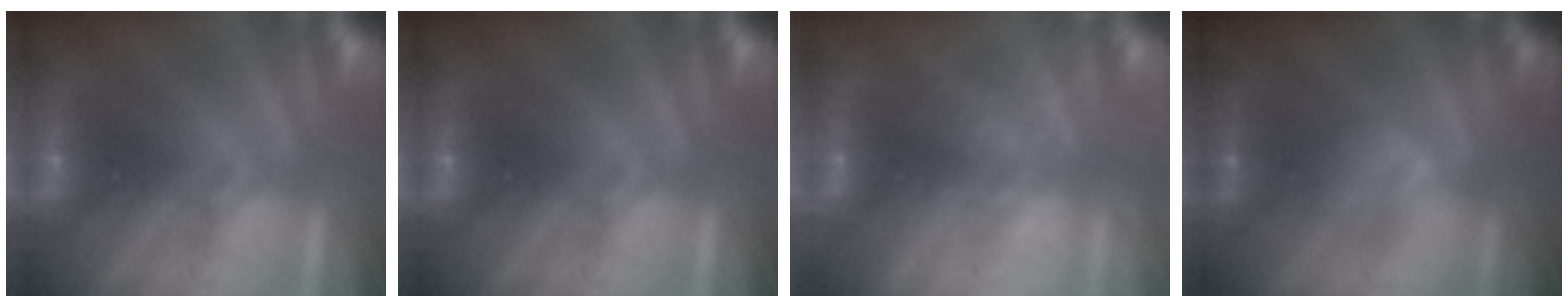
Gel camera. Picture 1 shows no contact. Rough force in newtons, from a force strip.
{"total": 0.0}
{"total": 2.4}
{"total": 2.3}